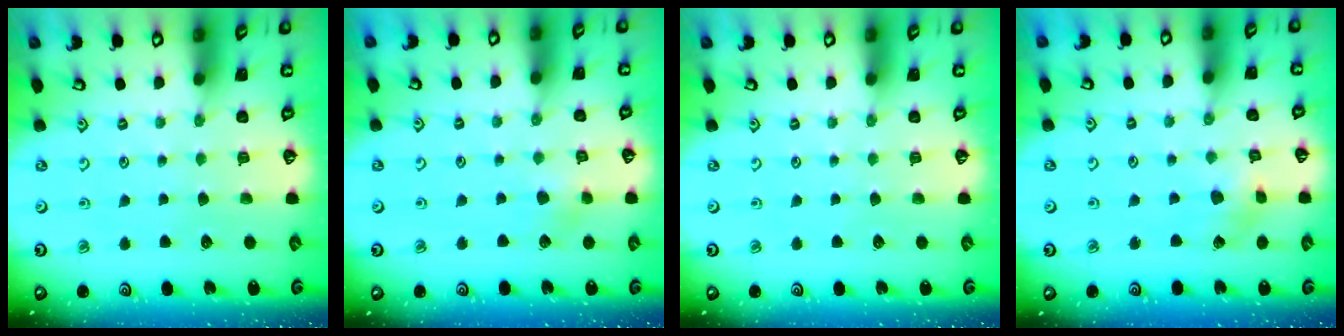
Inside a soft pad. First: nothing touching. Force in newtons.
{"total": 5.8, "press": 5.8, "slide": 0.6}
{"total": 0.0}
{"total": 3.2, "press": 3.2, "slide": 0.6}